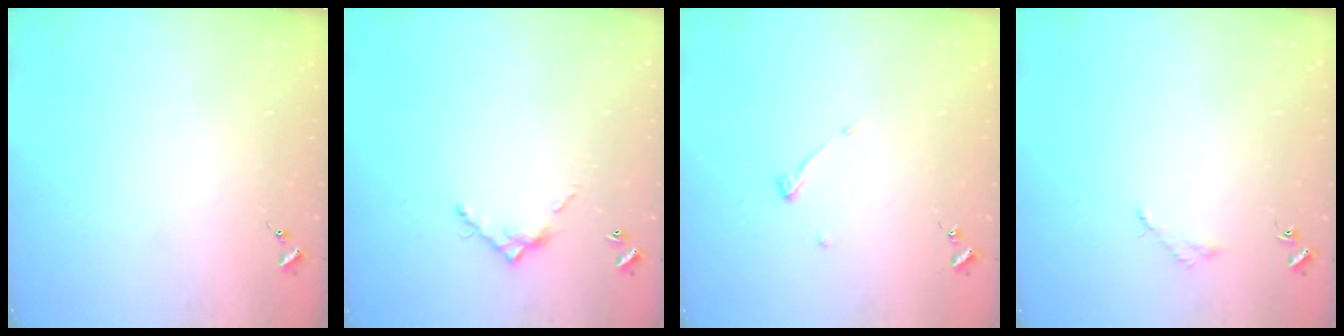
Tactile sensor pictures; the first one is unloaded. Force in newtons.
{"total": 6.0, "press": 6.0, "slide": 0.3}
{"total": 3.8, "press": 3.8, "slide": 0.6}
{"total": 2.0, "press": 2.0, "slide": 0.2}